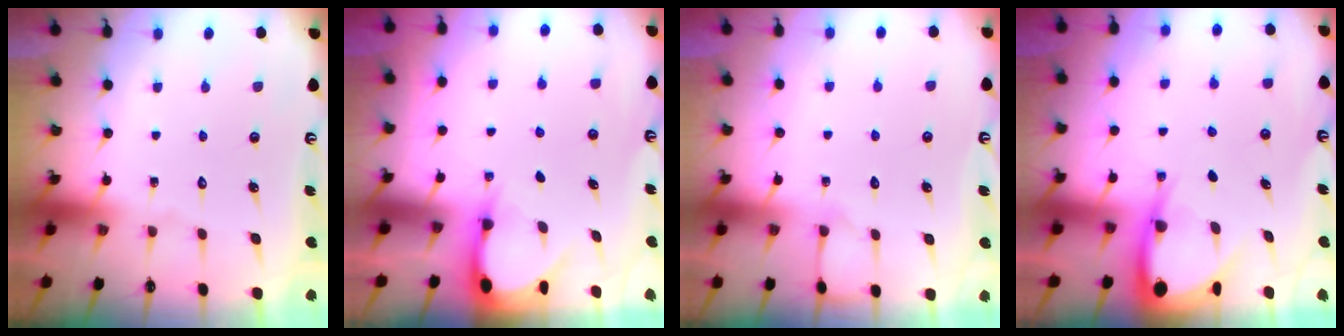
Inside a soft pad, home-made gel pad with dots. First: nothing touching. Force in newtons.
{"total": 3.0, "press": 2.9, "slide": 0.2}
{"total": 4.7, "press": 4.7, "slide": 0.6}
{"total": 6.0, "press": 6.0, "slide": 0.7}